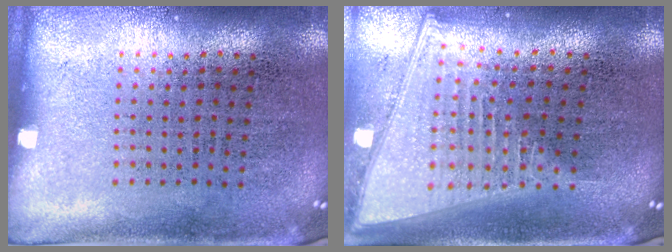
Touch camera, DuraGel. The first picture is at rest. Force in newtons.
{"total": 2.1, "press": 1.8, "slide": 1.1}